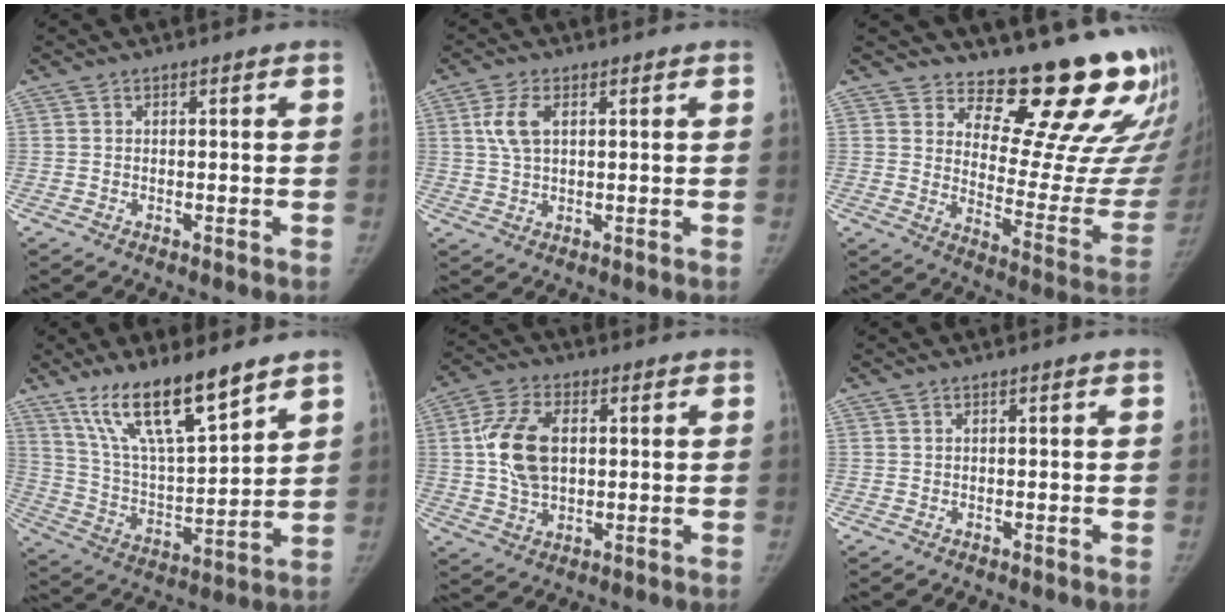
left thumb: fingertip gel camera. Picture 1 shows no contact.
{"total": 5.2, "force": [1.5, 2.9, 4.1], "torque": [-0.088, 0.003, 0.030]}
{"total": 20.9, "force": [17.7, 5.8, 9.5], "torque": [-0.073, -0.179, 0.221]}
{"total": 17.0, "force": [12.0, 4.3, 11.3], "torque": [-0.180, -0.064, 0.233]}
{"total": 11.4, "force": [1.4, 7.3, 8.7], "torque": [-0.158, 0.005, 0.028]}
{"total": 0.0}